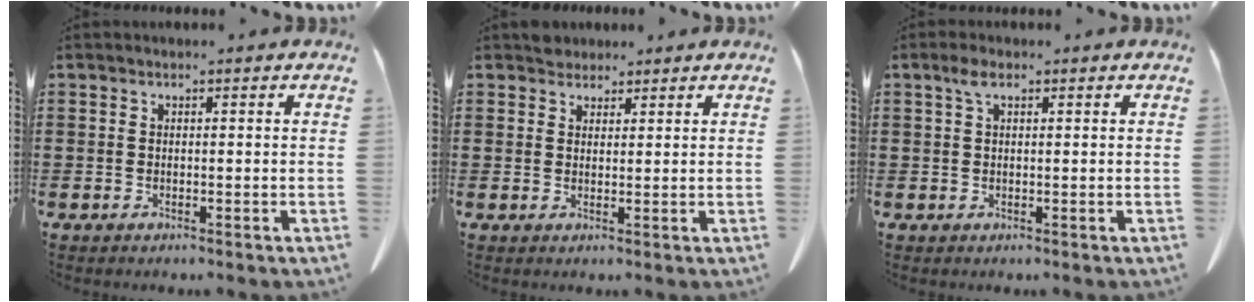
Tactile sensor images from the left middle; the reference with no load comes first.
{"total": 2.2, "force": [2.0, 0.8, 0.0], "torque": [0.001, 0.000, 0.040]}
{"total": 2.2, "force": [0.9, 0.8, 1.9], "torque": [-0.041, 0.004, 0.015]}